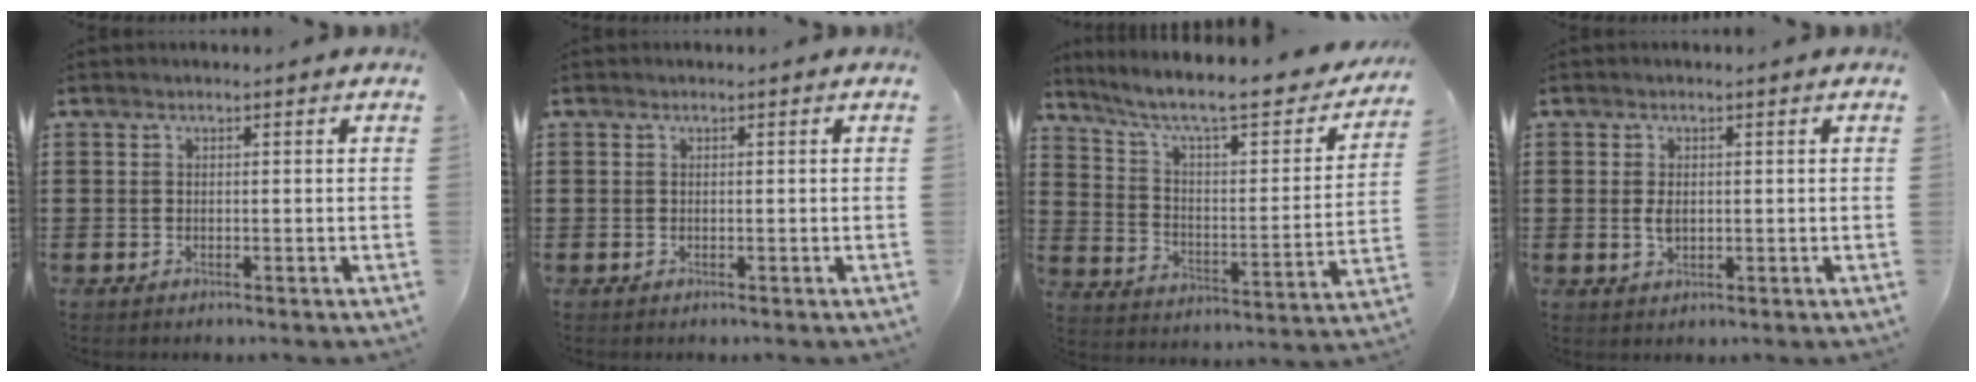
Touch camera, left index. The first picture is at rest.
{"total": 0.0}
{"total": 9.0, "force": [6.9, 1.3, 5.7], "torque": [-0.129, -0.048, 0.109]}
{"total": 2.3, "force": [0.2, 1.2, 1.9], "torque": [-0.047, 0.001, 0.000]}